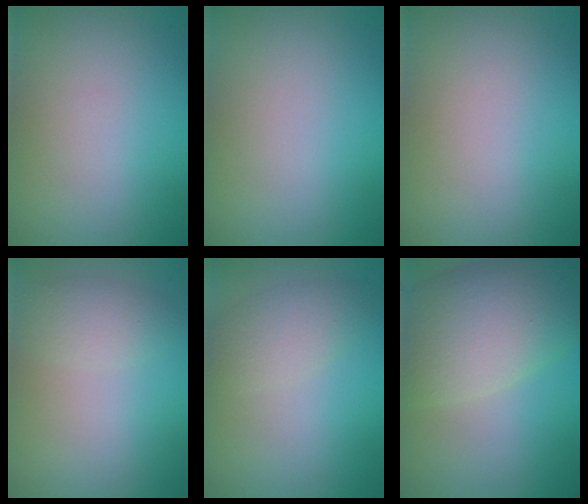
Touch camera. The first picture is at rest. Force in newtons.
{"total": 0.0}
{"total": 0.0}
{"total": 2.1, "press": 2.1, "slide": 0.2}
{"total": 2.7, "press": 2.7, "slide": 0.1}
{"total": 8.9, "press": 8.9, "slide": 0.3}